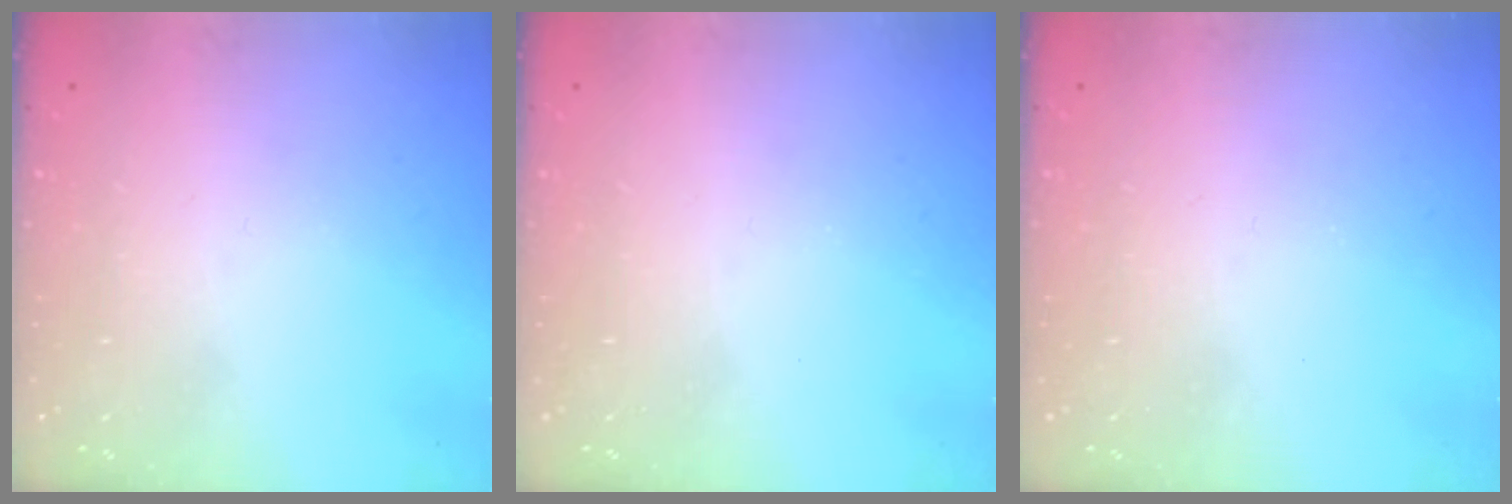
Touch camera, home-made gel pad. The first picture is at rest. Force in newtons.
{"total": 0.0}
{"total": 1.8, "press": 1.8, "slide": 0.4}